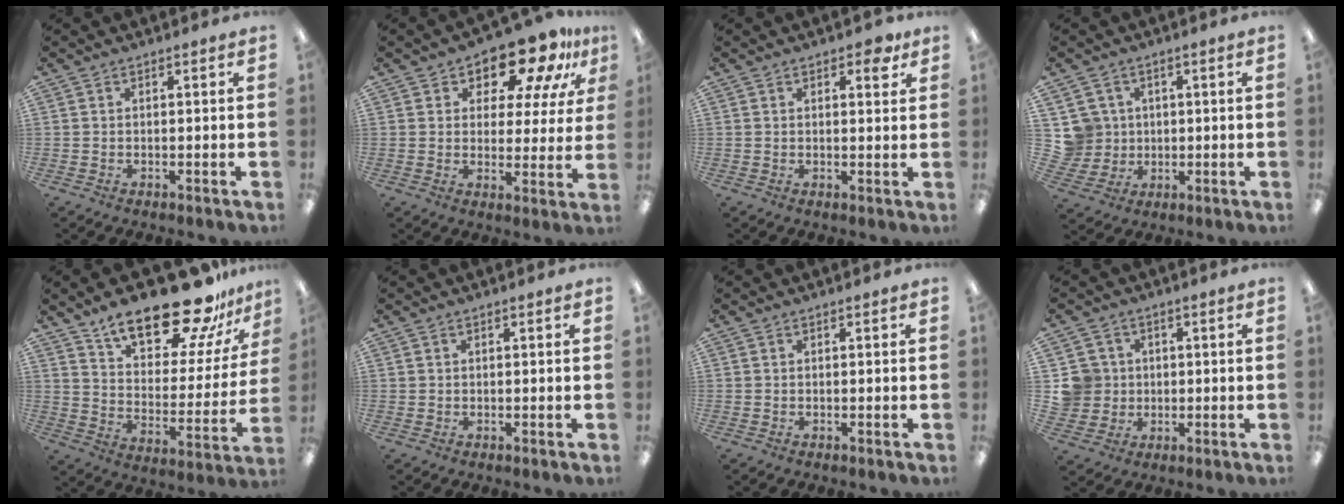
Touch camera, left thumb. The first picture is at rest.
{"total": 13.4, "force": [10.3, 5.7, 6.3], "torque": [-0.112, -0.064, 0.180]}
{"total": 3.5, "force": [2.1, 1.7, 2.1], "torque": [-0.015, -0.008, 0.029]}
{"total": 6.9, "force": [1.9, 6.6, 0.3], "torque": [-0.025, 0.003, 0.042]}
{"total": 22.5, "force": [17.4, 8.0, 11.7], "torque": [-0.183, -0.115, 0.296]}
{"total": 0.6, "force": [0.2, 0.5, 0.0], "torque": [0.001, 0.004, 0.003]}
{"total": 0.0}
{"total": 7.4, "force": [1.1, 7.2, 0.9], "torque": [-0.039, 0.007, 0.025]}